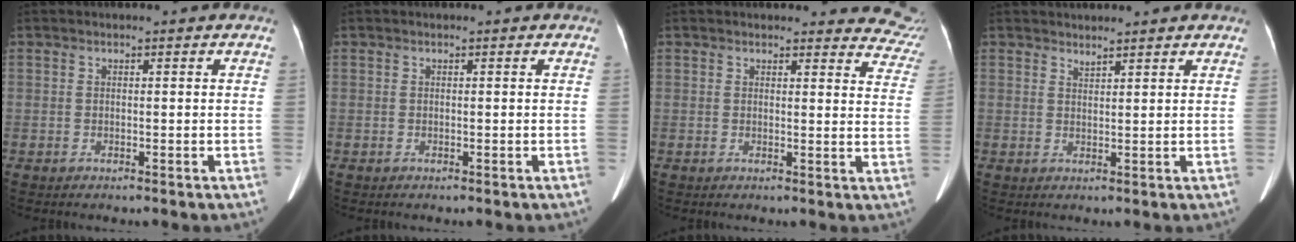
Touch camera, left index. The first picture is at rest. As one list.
[{"total": 0.0}, {"total": 12.4, "force": [12.0, 2.8, 0.8], "torque": [0.049, -0.084, 0.079]}, {"total": 2.6, "force": [2.5, 0.4, 0.5], "torque": [-0.010, -0.008, 0.029]}]